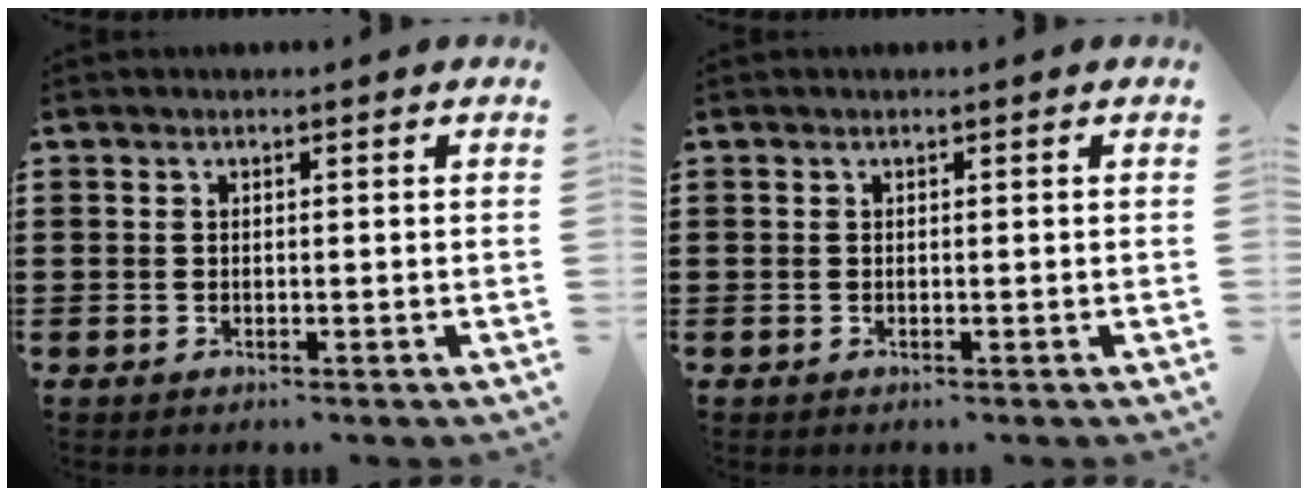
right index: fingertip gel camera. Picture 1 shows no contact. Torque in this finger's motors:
{"motor_torque": [1.24, 0.90, 0.00, 0.00]}